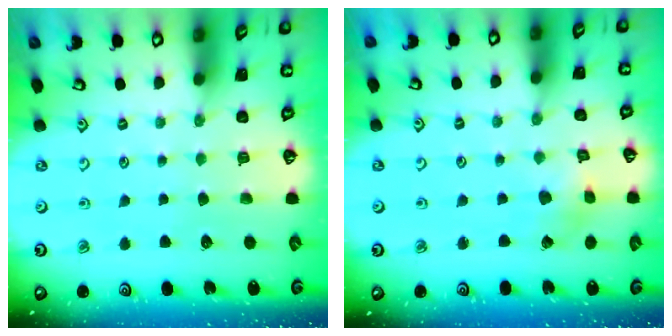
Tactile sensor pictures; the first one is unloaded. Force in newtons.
{"total": 2.7, "press": 2.7, "slide": 0.2}